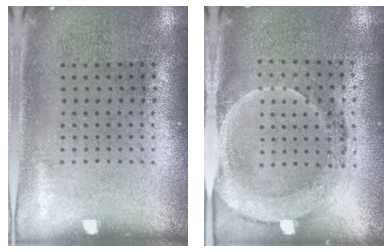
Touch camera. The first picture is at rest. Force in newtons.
{"total": 1.8, "press": 1.6, "slide": 0.7}